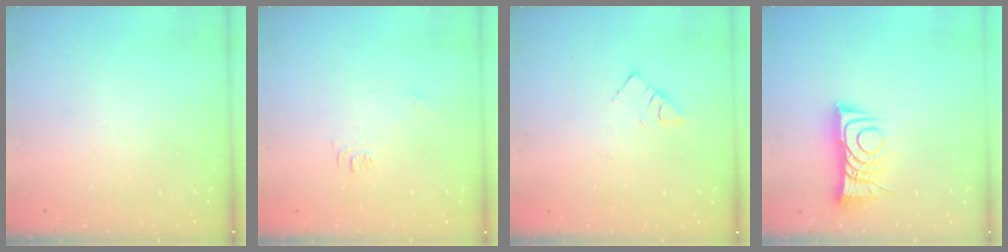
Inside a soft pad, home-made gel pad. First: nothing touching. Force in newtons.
{"total": 7.4, "press": 7.3, "slide": 0.8}
{"total": 3.8, "press": 3.7, "slide": 0.5}
{"total": 9.8, "press": 9.8, "slide": 1.2}